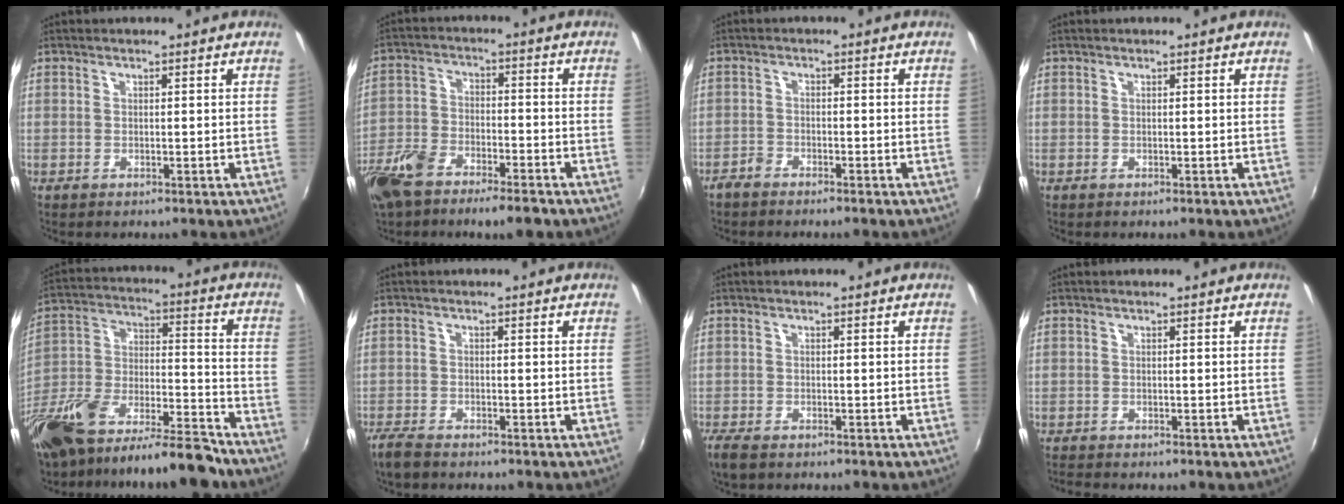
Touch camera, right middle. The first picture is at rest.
{"total": 11.9, "force": [-8.6, 4.1, 7.1], "torque": [-0.168, -0.019, -0.165]}
{"total": 2.6, "force": [-2.4, 0.8, 0.8], "torque": [-0.031, 0.000, -0.047]}
{"total": 0.0}
{"total": 19.6, "force": [-14.5, 5.9, 11.8], "torque": [-0.231, -0.013, -0.248]}
{"total": 3.8, "force": [-3.3, 1.0, 1.6], "torque": [-0.049, -0.013, -0.069]}
{"total": 3.5, "force": [-2.7, 1.3, 1.8], "torque": [-0.046, -0.013, -0.053]}
{"total": 1.5, "force": [-1.4, 0.2, 0.4], "torque": [-0.008, -0.012, -0.027]}